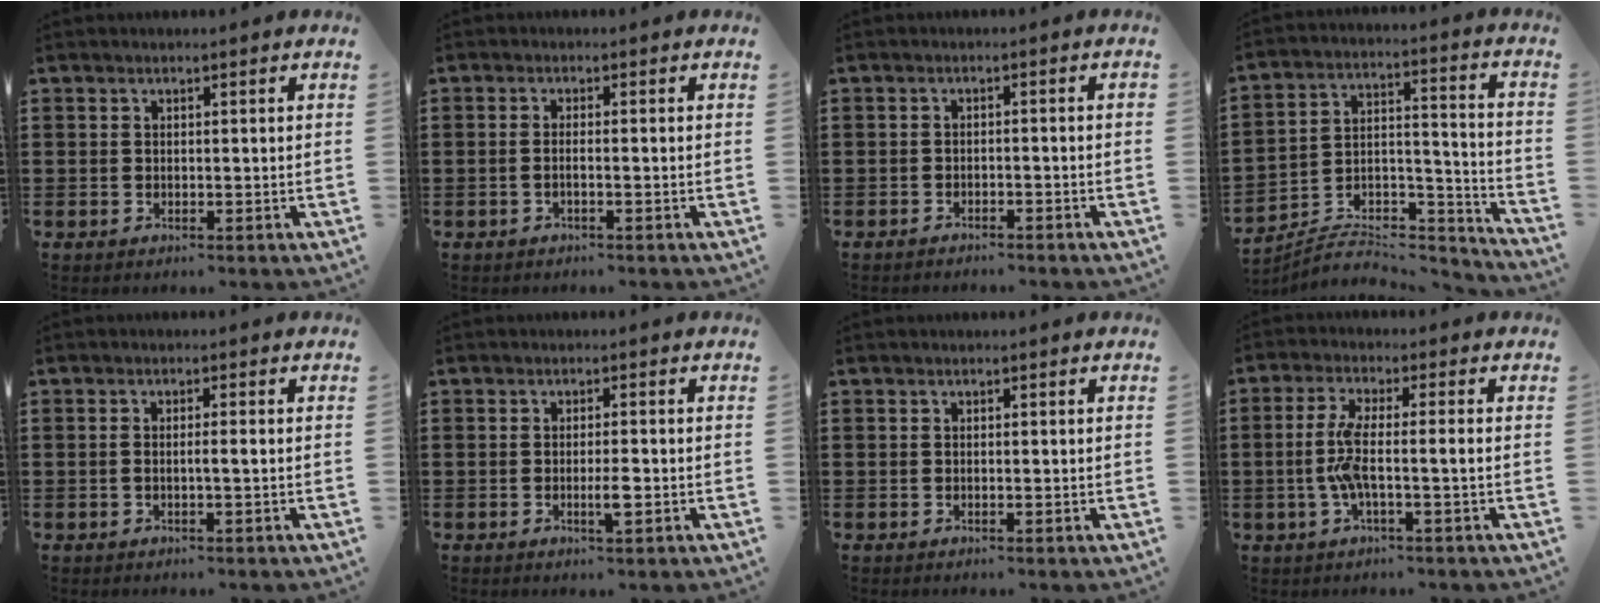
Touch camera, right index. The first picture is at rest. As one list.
[{"total": 1.4, "force": [-0.8, -0.1, 1.1], "torque": [-0.020, -0.004, -0.015]}, {"total": 1.7, "force": [-1.6, 0.1, 0.3], "torque": [-0.009, 0.002, -0.033]}, {"total": 5.7, "force": [-5.0, 2.3, 1.4], "torque": [-0.018, 0.009, -0.096]}, {"total": 1.6, "force": [-0.3, 0.0, 1.5], "torque": [-0.028, -0.001, -0.007]}, {"total": 3.0, "force": [-0.8, 0.4, 2.8], "torque": [-0.056, -0.003, -0.017]}, {"total": 0.0}, {"total": 5.8, "force": [-1.0, 0.8, 5.7], "torque": [-0.124, -0.008, -0.027]}]